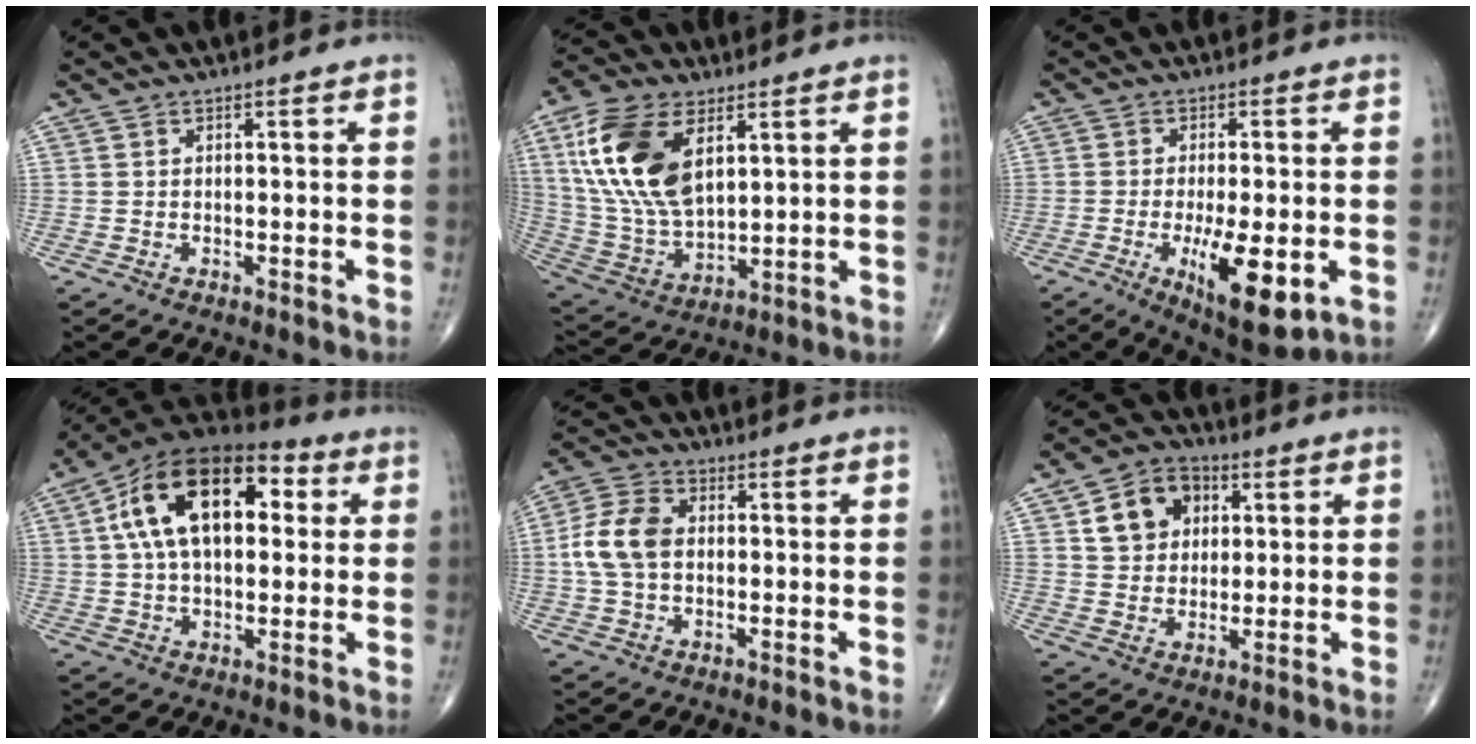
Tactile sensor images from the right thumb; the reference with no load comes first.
{"total": 18.7, "force": [6.7, 10.2, 14.2], "torque": [-0.275, -0.023, 0.132]}
{"total": 12.3, "force": [-3.4, 4.0, 11.2], "torque": [-0.175, -0.019, -0.045]}
{"total": 20.9, "force": [4.9, 11.9, 16.5], "torque": [-0.258, 0.024, 0.069]}
{"total": 9.0, "force": [0.3, 6.2, 6.6], "torque": [-0.134, 0.020, 0.000]}
{"total": 10.3, "force": [3.3, 8.2, 5.3], "torque": [-0.054, -0.003, 0.054]}